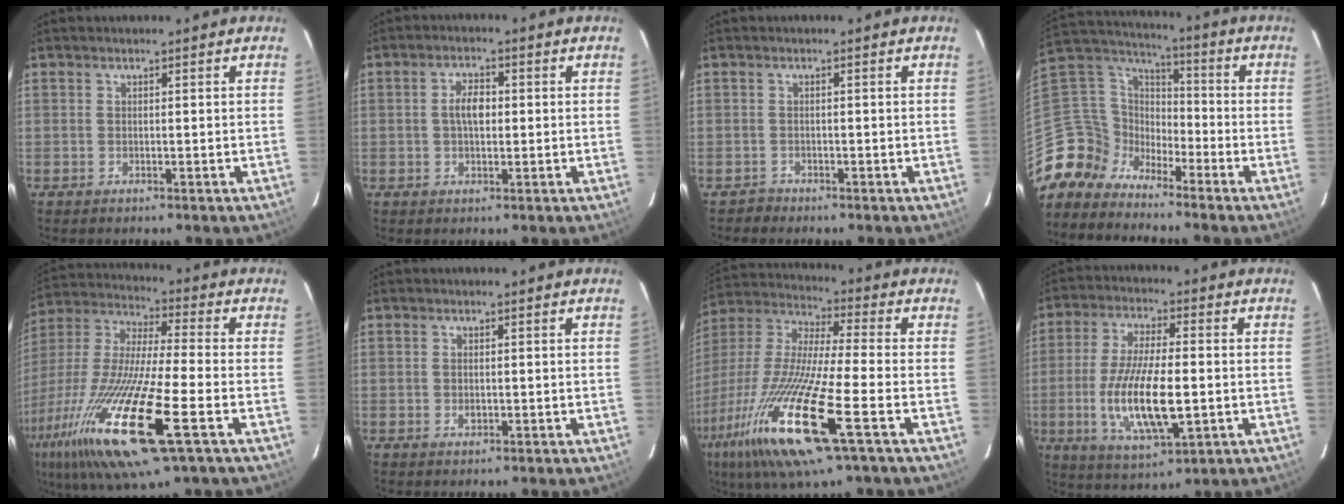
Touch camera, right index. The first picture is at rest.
{"total": 3.3, "force": [0.0, 1.8, 2.8], "torque": [-0.052, 0.009, 0.001]}
{"total": 1.5, "force": [-1.2, 0.2, -0.9], "torque": [0.014, 0.006, -0.020]}
{"total": 10.1, "force": [-8.6, 5.2, -0.4], "torque": [-0.021, 0.045, -0.194]}
{"total": 25.6, "force": [-11.8, 3.3, 22.5], "torque": [-0.447, -0.062, -0.230]}
{"total": 1.2, "force": [-0.1, 0.8, 0.9], "torque": [-0.015, 0.001, -0.001]}
{"total": 23.4, "force": [-11.2, 2.1, 20.4], "torque": [-0.411, -0.059, -0.218]}
{"total": 14.9, "force": [-2.8, 4.7, 13.9], "torque": [-0.275, -0.017, -0.046]}